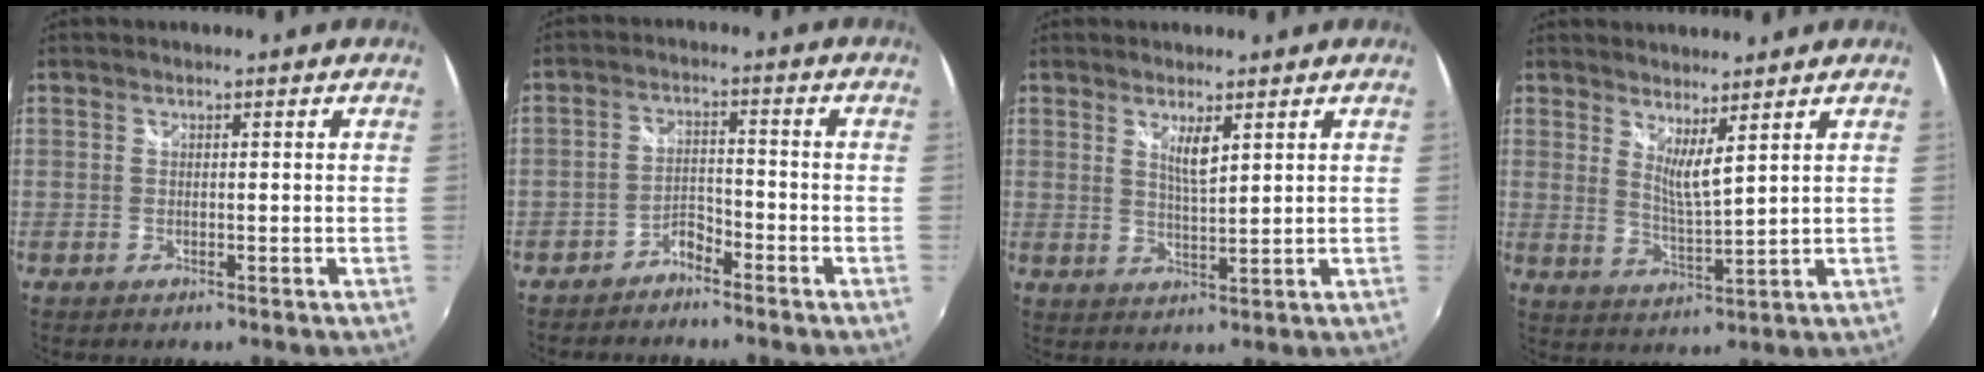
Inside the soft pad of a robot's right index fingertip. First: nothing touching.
{"total": 3.4, "force": [-3.0, 1.2, 1.0], "torque": [-0.028, 0.008, -0.056]}
{"total": 3.9, "force": [2.0, 0.7, 3.2], "torque": [-0.057, -0.007, 0.034]}
{"total": 5.1, "force": [3.8, 0.2, 3.5], "torque": [-0.059, -0.013, 0.062]}